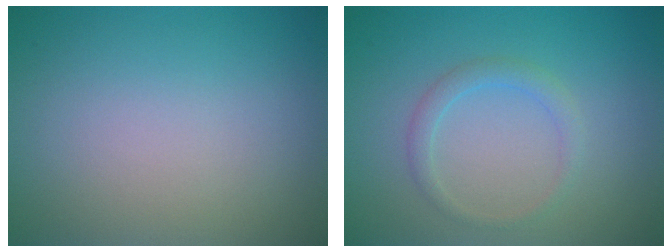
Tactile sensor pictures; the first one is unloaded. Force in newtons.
{"total": 1.6, "press": 1.6, "slide": 0.1}